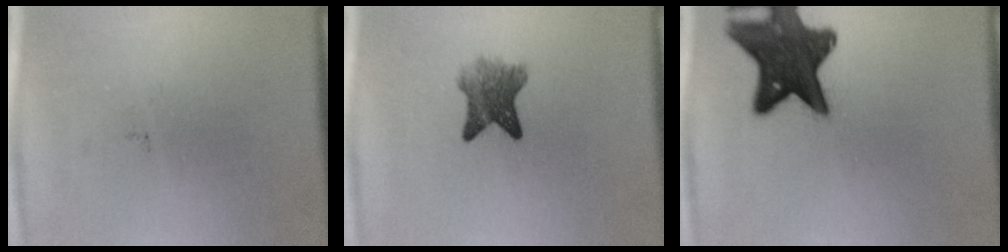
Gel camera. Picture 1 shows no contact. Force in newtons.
{"total": 5.2}
{"total": 14.2}